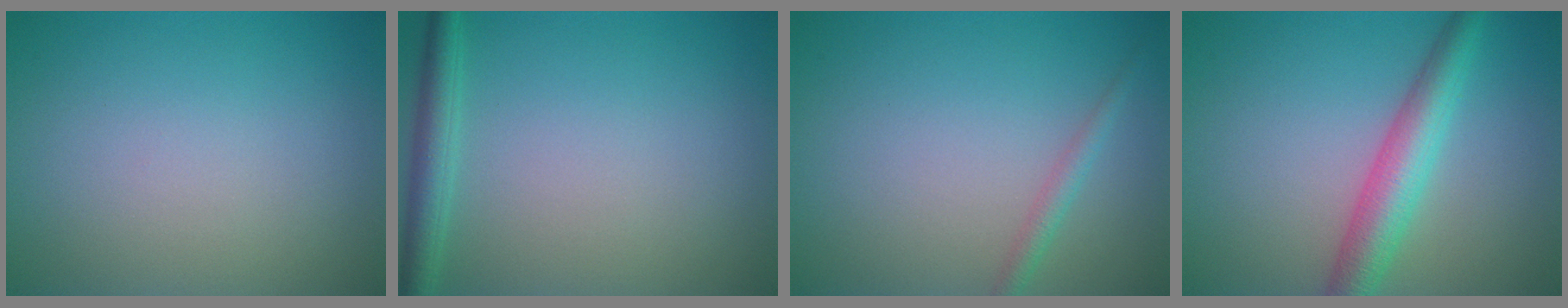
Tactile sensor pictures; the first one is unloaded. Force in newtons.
{"total": 2.5, "press": 2.5, "slide": 0.1}
{"total": 1.4, "press": 1.4, "slide": 0.0}
{"total": 4.8, "press": 4.8, "slide": 0.1}